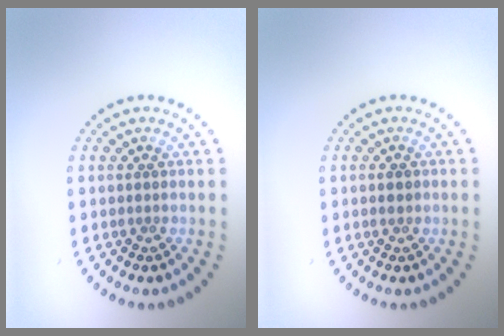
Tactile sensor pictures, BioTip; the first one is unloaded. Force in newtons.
{"total": 1.2, "press": 1.2, "slide": 0.1}